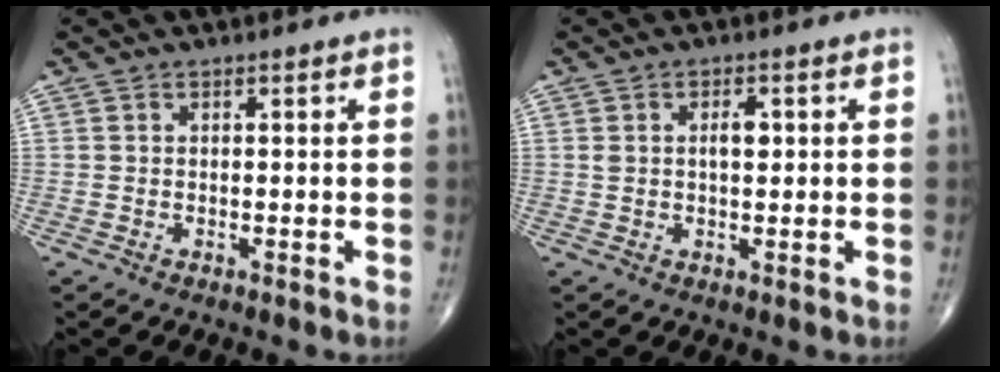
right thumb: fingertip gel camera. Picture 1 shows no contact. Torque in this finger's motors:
{"motor_torque": [0.08, 0.10, 0.22, 0.21, 0.02]}